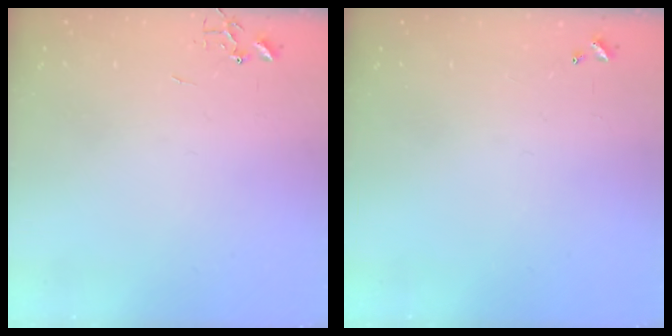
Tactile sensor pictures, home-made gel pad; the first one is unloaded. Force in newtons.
{"total": 0.0}